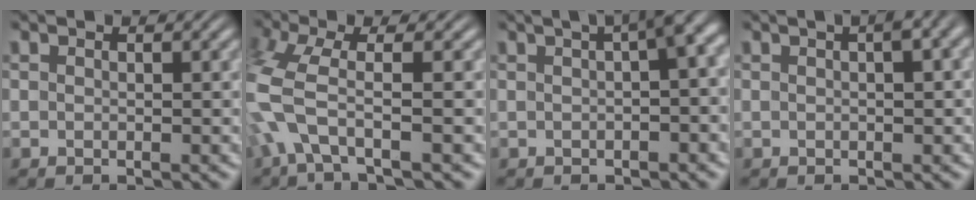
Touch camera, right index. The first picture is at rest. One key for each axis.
{"total": 5.5, "fx": -1.3, "fy": 3.3, "fz": 4.2, "tx": -0.134, "ty": -0.022, "tz": -0.018}
{"total": 7.0, "fx": 2.4, "fy": 2.9, "fz": 5.9, "tx": -0.061, "ty": 0.040, "tz": 0.021}
{"total": 2.8, "fx": 1.0, "fy": 0.8, "fz": 2.5, "tx": -0.012, "ty": 0.020, "tz": 0.007}